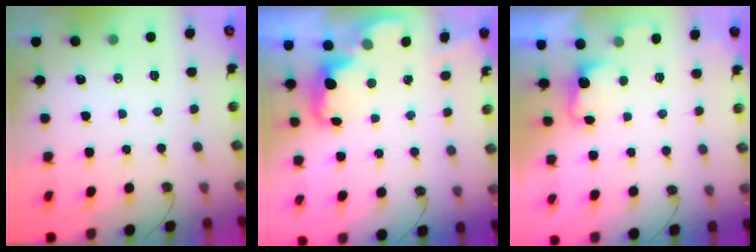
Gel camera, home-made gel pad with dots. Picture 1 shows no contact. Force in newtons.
{"total": 2.2, "press": 2.1, "slide": 0.7}
{"total": 2.6, "press": 2.4, "slide": 1.0}